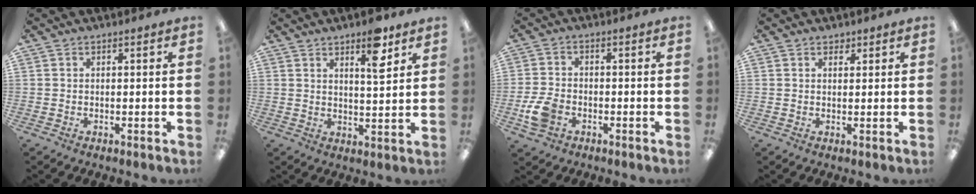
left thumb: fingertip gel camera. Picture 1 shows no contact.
{"total": 8.4, "force": [5.5, 2.7, 5.7], "torque": [-0.070, -0.032, 0.085]}
{"total": 6.5, "force": [-2.6, 4.5, 3.9], "torque": [-0.083, 0.010, -0.046]}
{"total": 1.5, "force": [1.3, 0.7, 0.3], "torque": [0.001, -0.005, 0.022]}